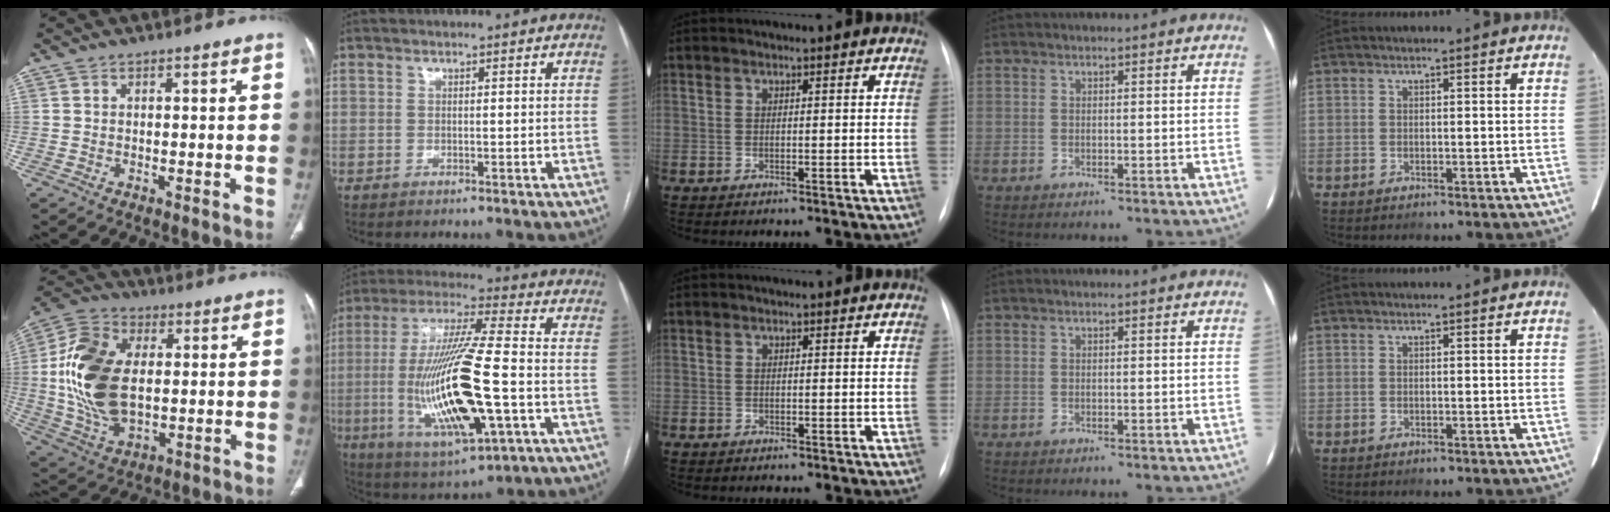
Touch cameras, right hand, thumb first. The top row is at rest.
{"thumb": {"total": 18.4, "force": [1.1, 11.1, 14.6], "torque": [-0.291, 0.000, 0.026]}, "index": {"total": 21.1, "force": [-4.1, 3.4, 20.4], "torque": [-0.427, -0.020, -0.065]}, "middle": {"total": 0.5, "force": [-0.3, 0.4, 0.0], "torque": [-0.006, 0.005, -0.007]}}